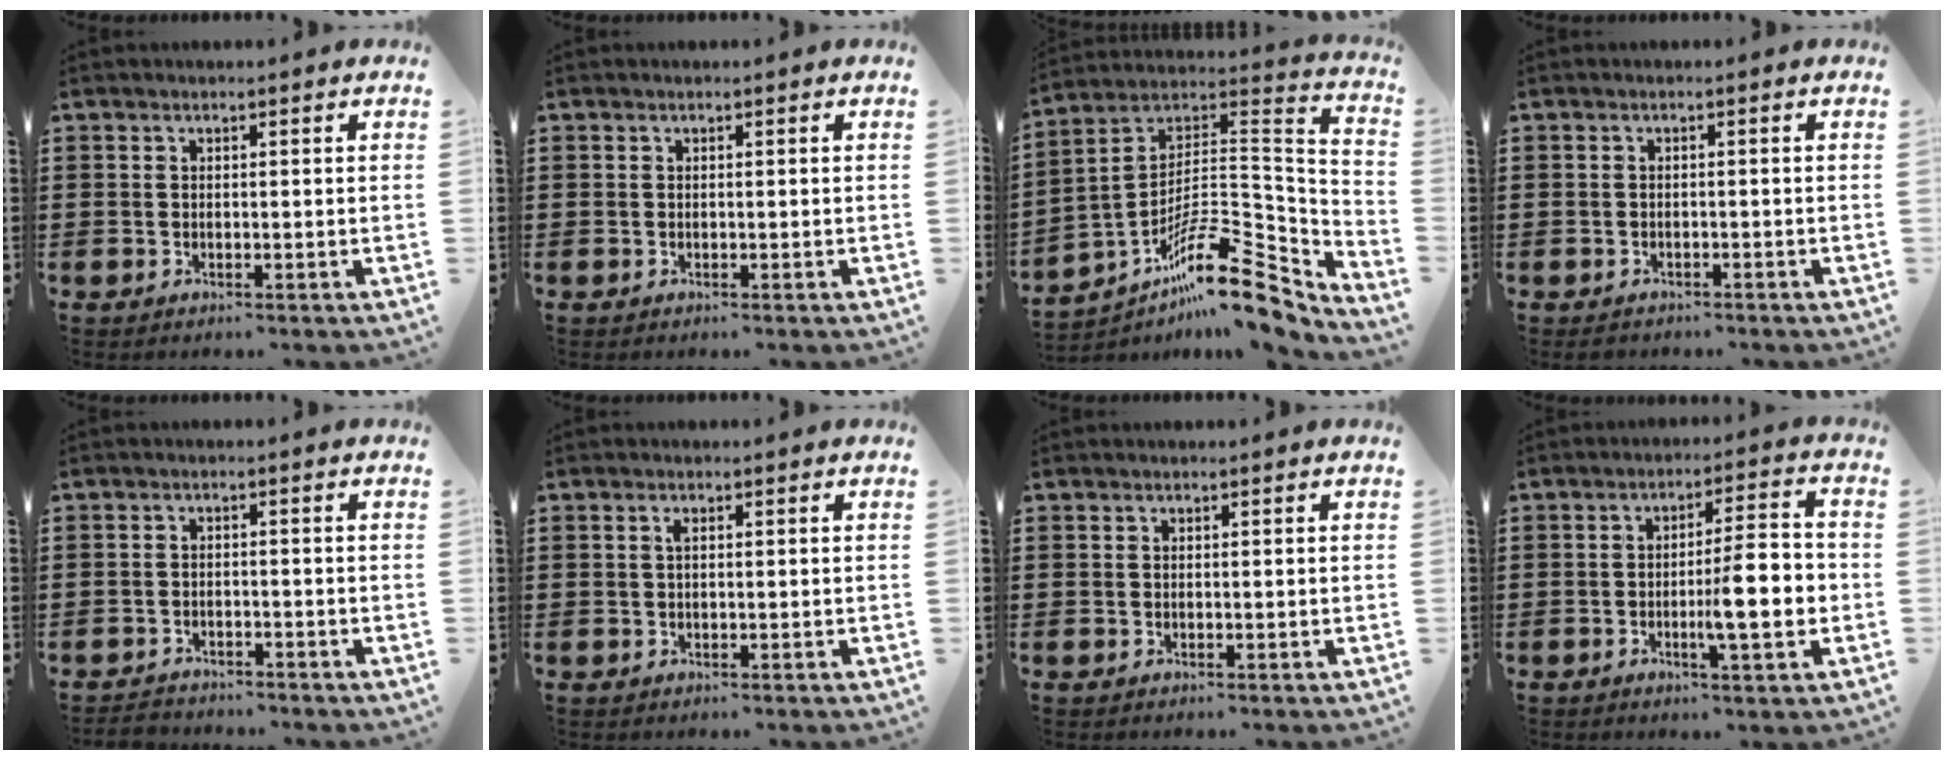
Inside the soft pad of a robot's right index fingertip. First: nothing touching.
{"total": 0.0}
{"total": 15.4, "force": [-10.4, 4.7, 10.4], "torque": [-0.156, 0.024, -0.186]}
{"total": 1.2, "force": [-1.2, 0.3, 0.0], "torque": [-0.003, 0.002, -0.025]}
{"total": 2.2, "force": [-2.2, 0.3, -0.2], "torque": [-0.003, 0.001, -0.049]}
{"total": 1.0, "force": [0.2, 0.4, 0.9], "torque": [-0.020, 0.002, 0.003]}
{"total": 0.0}
{"total": 8.5, "force": [-1.8, 1.5, 8.2], "torque": [-0.117, -0.004, -0.035]}